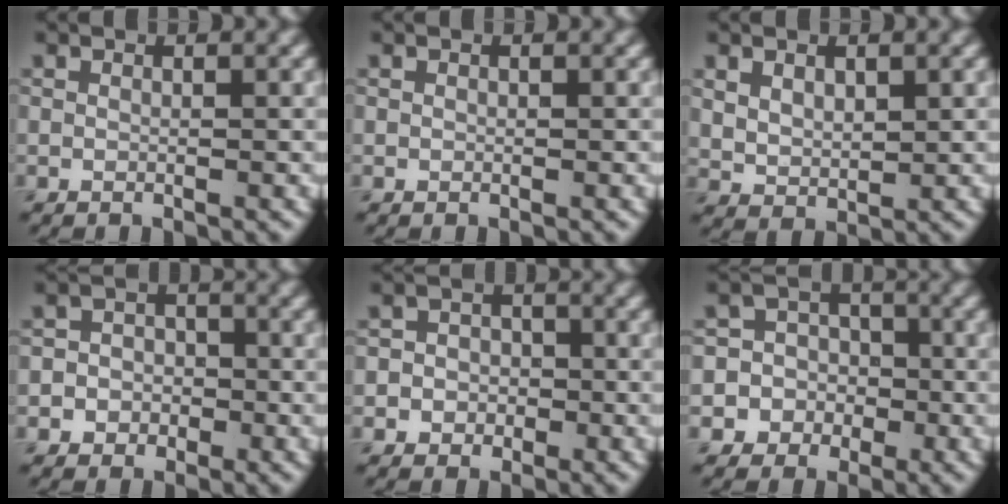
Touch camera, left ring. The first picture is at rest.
{"total": 0.0}
{"total": 2.3, "force": [1.0, 1.4, 1.4], "torque": [-0.034, -0.006, 0.025]}
{"total": 3.5, "force": [-1.0, 3.3, 0.8], "torque": [0.014, 0.011, -0.039]}
{"total": 3.3, "force": [-0.7, 3.1, 0.9], "torque": [0.009, 0.012, -0.036]}
{"total": 6.5, "force": [-1.9, 6.2, 0.3], "torque": [0.012, 0.013, -0.061]}